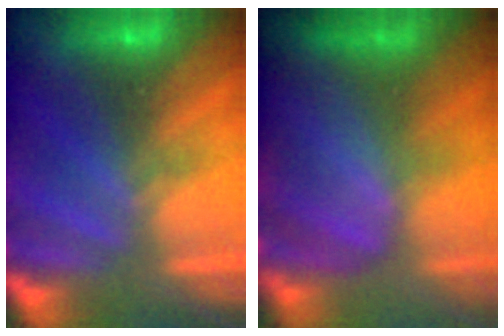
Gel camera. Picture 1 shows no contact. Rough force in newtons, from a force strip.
{"total": 7.4}